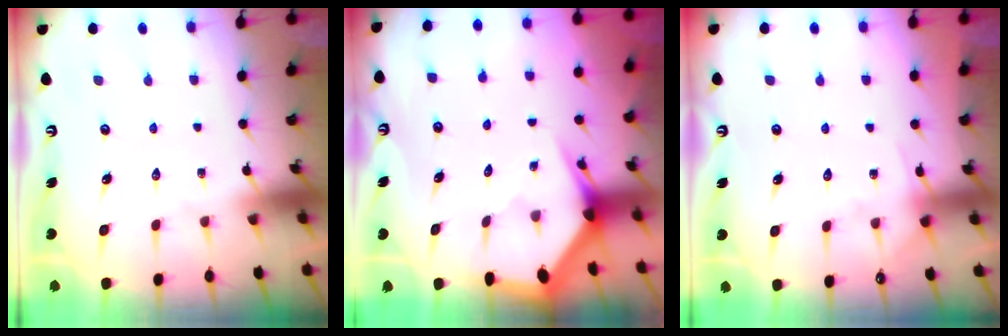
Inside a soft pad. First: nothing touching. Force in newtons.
{"total": 3.5, "press": 3.5, "slide": 0.1}
{"total": 5.2, "press": 5.1, "slide": 0.7}